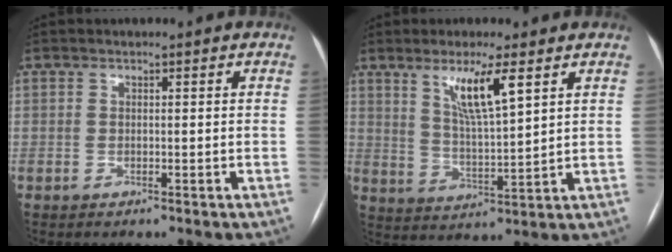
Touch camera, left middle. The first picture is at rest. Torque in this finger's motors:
{"motor_torque": [0.90, -0.81, 0.20, 0.04]}